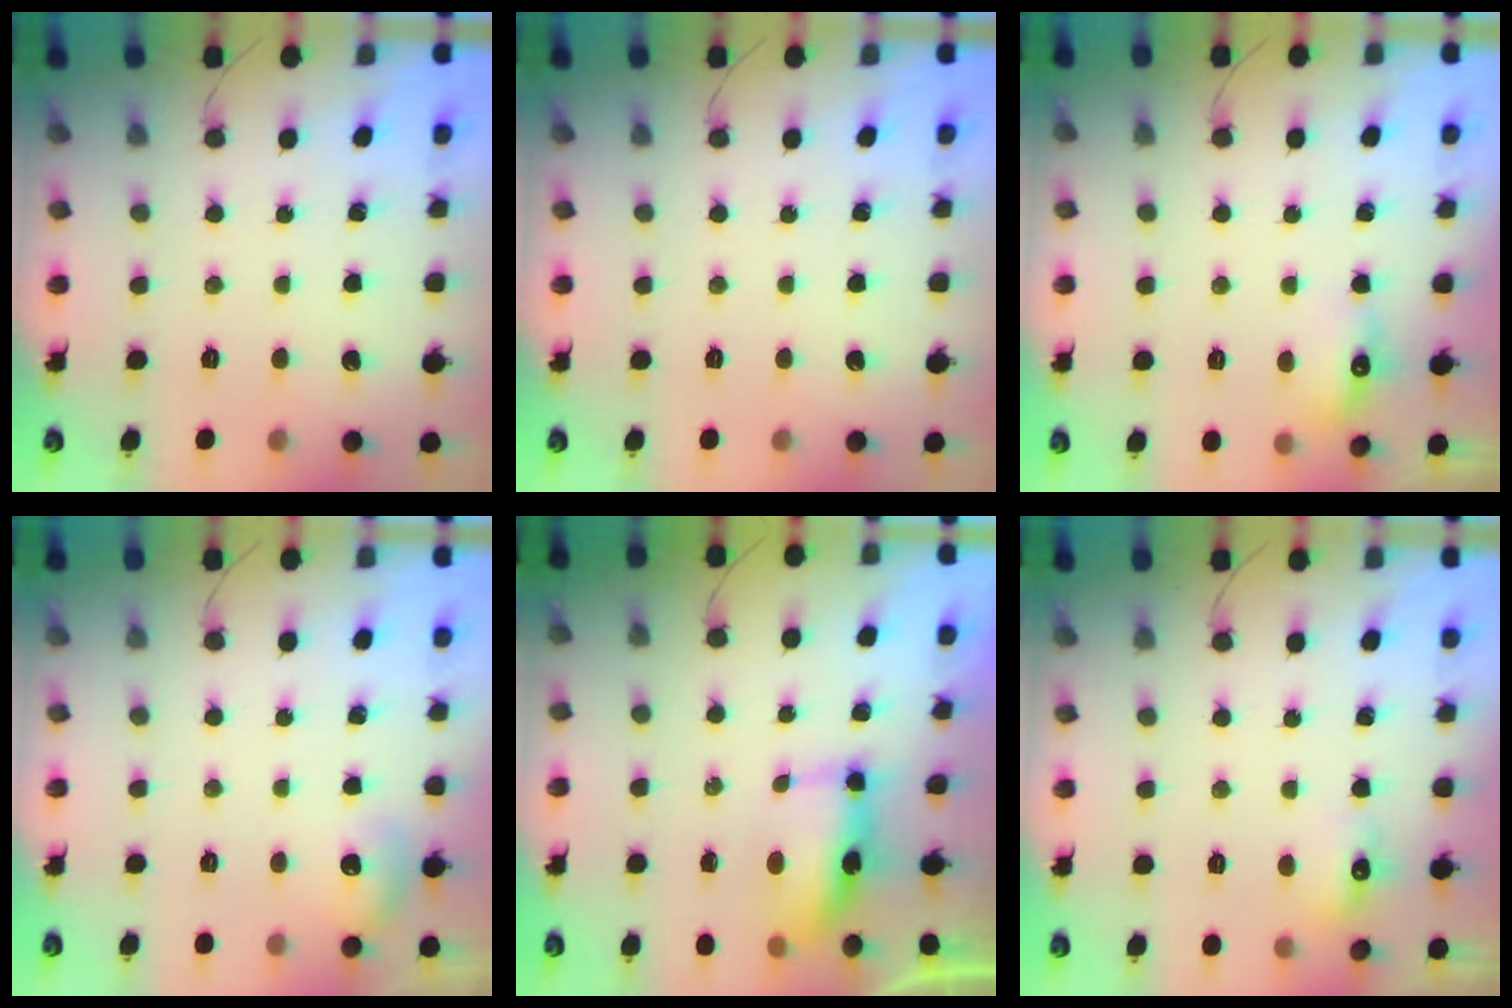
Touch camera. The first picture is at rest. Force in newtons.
{"total": 0.0}
{"total": 6.2, "press": 6.1, "slide": 1.1}
{"total": 5.6, "press": 5.5, "slide": 1.4}
{"total": 6.3, "press": 6.2, "slide": 0.7}
{"total": 5.3, "press": 5.1, "slide": 1.5}